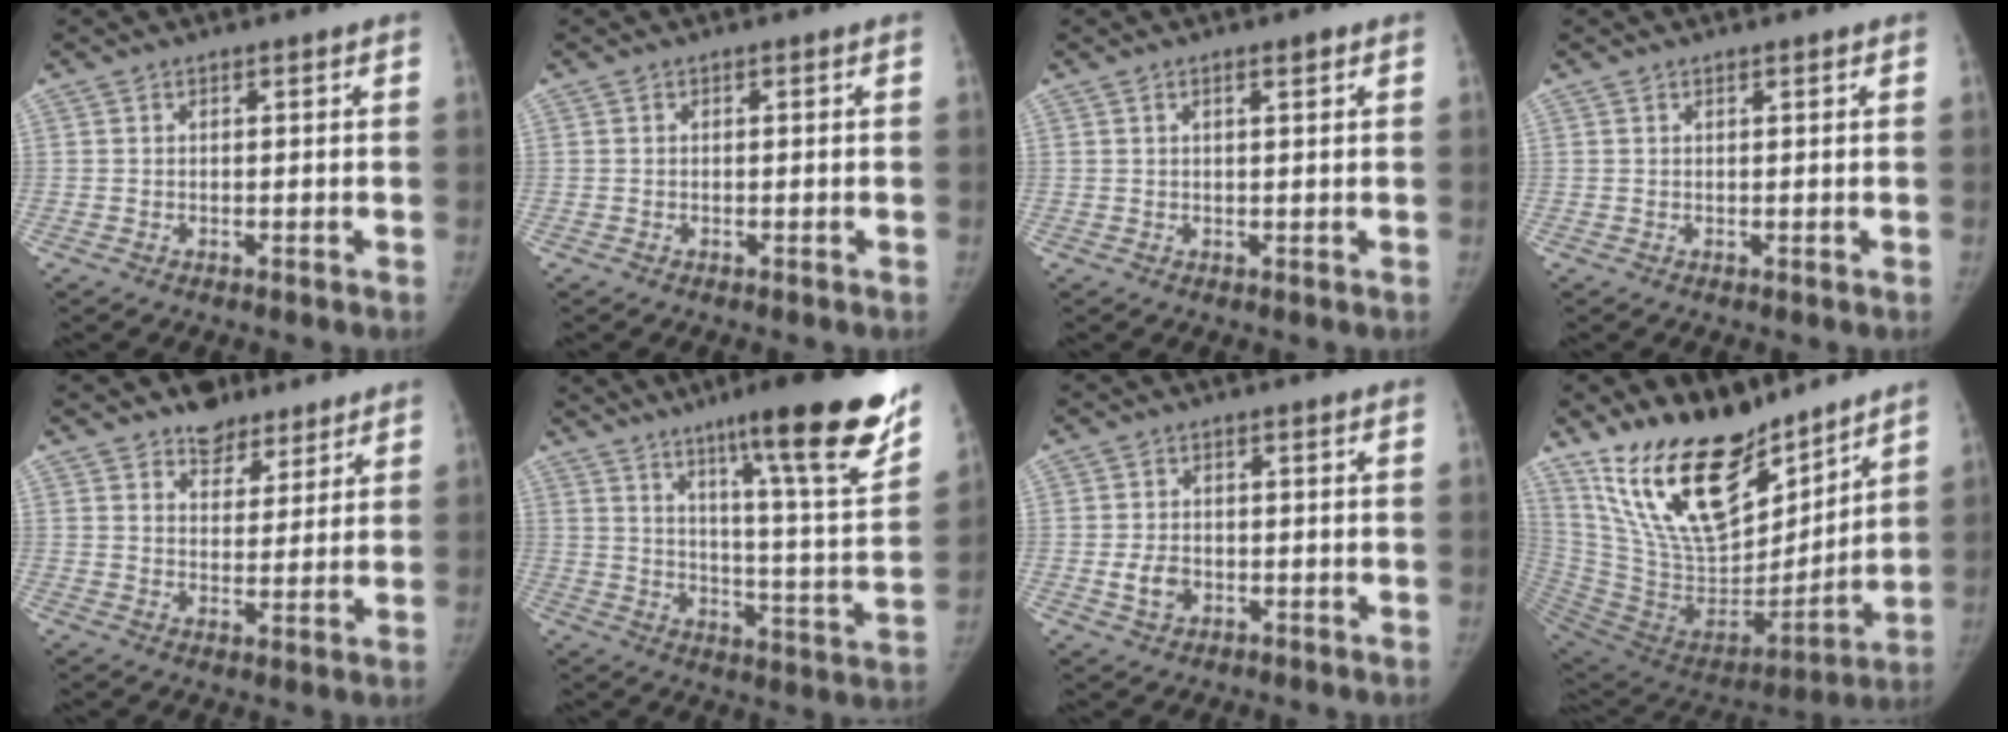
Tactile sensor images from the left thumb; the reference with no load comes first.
{"total": 0.0}
{"total": 1.8, "force": [1.1, 0.3, 1.5], "torque": [-0.021, -0.004, 0.017]}
{"total": 0.8, "force": [0.6, 0.1, 0.5], "torque": [-0.006, -0.002, 0.010]}
{"total": 7.3, "force": [5.5, 4.5, 1.8], "torque": [0.008, -0.032, 0.088]}
{"total": 24.6, "force": [16.0, 2.5, 18.5], "torque": [-0.245, -0.075, 0.238]}
{"total": 3.6, "force": [-0.8, 2.8, 2.2], "torque": [-0.034, 0.002, -0.010]}
{"total": 26.8, "force": [19.0, 12.1, 14.6], "torque": [-0.233, -0.094, 0.345]}